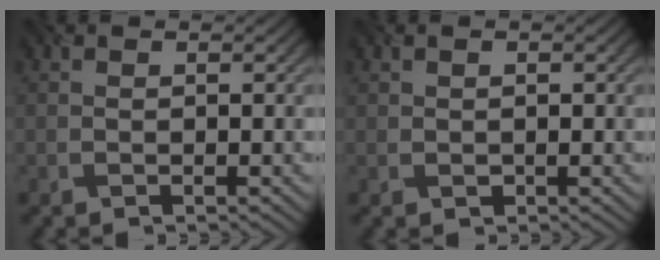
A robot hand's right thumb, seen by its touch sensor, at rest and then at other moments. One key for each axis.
{"total": 0.8, "fx": 0.0, "fy": 0.7, "fz": 0.4, "tx": -0.004, "ty": -0.001, "tz": 0.000}